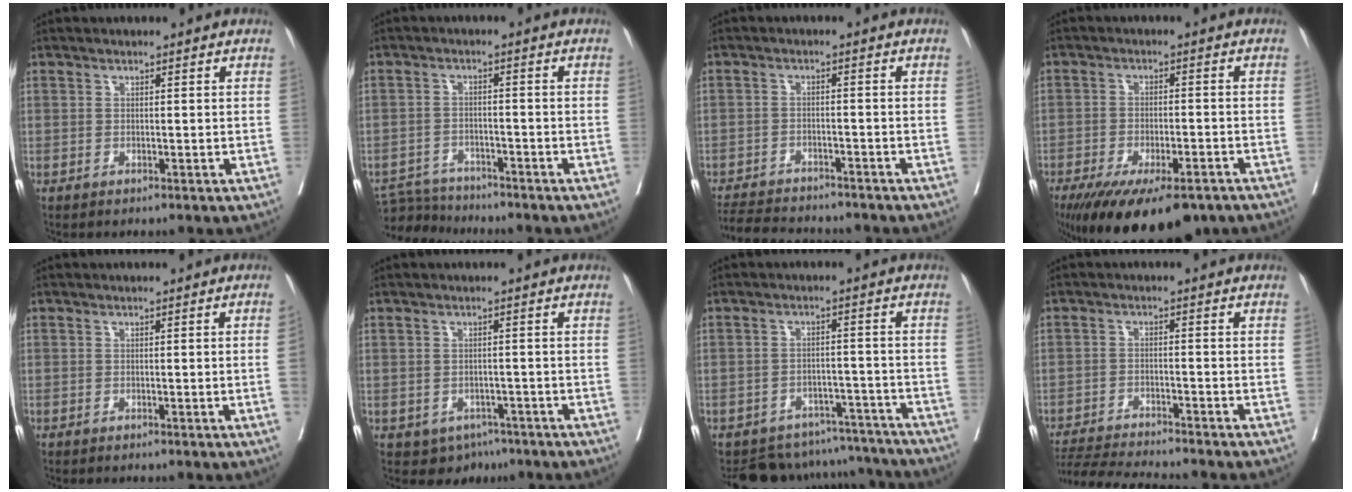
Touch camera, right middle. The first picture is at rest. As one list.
[{"total": 5.8, "force": [-5.8, 0.7, -0.2], "torque": [0.002, -0.007, -0.105]}, {"total": 10.9, "force": [-10.1, 2.0, 3.4], "torque": [-0.062, -0.004, -0.149]}, {"total": 16.2, "force": [-11.9, 5.3, 9.6], "torque": [-0.150, -0.025, -0.173]}, {"total": 1.4, "force": [-0.2, -0.4, 1.3], "torque": [-0.016, 0.000, -0.001]}, {"total": 4.1, "force": [-2.5, 3.0, 1.0], "torque": [-0.003, 0.006, -0.030]}, {"total": 13.3, "force": [-12.4, 4.7, 1.0], "torque": [-0.008, 0.033, -0.151]}, {"total": 9.5, "force": [-9.0, -0.7, 2.9], "torque": [-0.044, -0.010, -0.151]}]